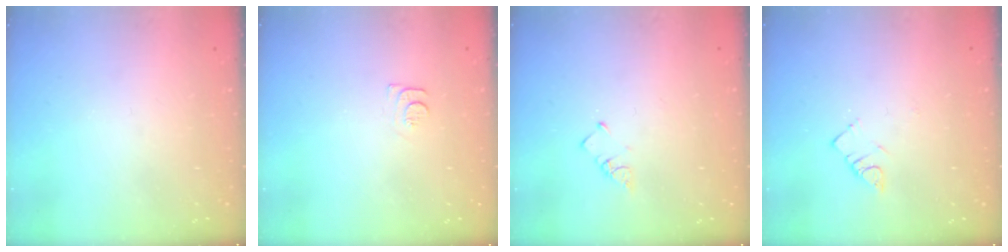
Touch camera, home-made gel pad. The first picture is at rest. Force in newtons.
{"total": 5.9, "press": 5.8, "slide": 0.7}
{"total": 1.9, "press": 1.9, "slide": 0.3}
{"total": 3.4, "press": 3.3, "slide": 0.6}